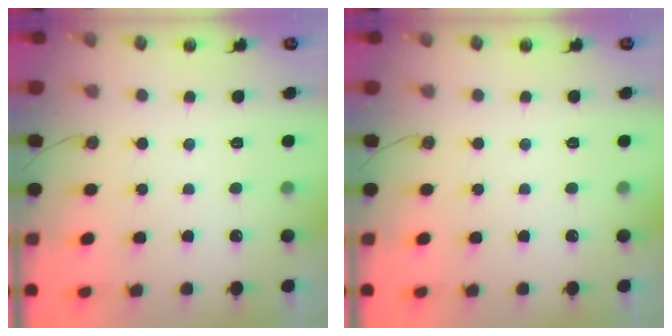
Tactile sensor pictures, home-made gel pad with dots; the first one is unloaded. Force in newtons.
{"total": 0.0}